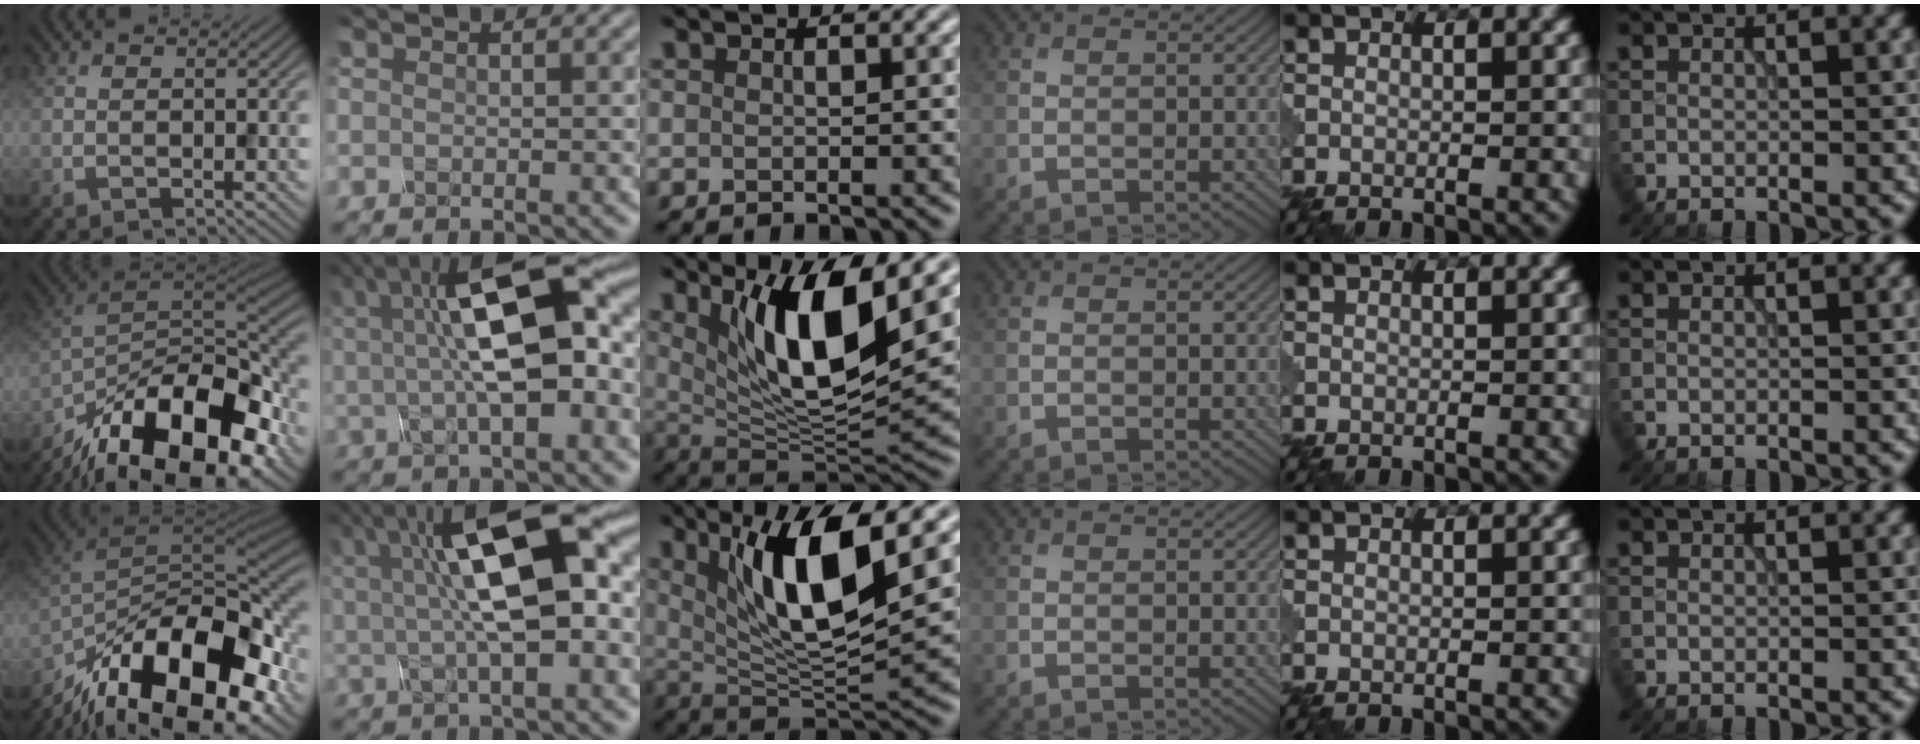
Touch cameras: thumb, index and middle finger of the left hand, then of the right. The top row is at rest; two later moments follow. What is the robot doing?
{"motion": "assemble", "object": "glue stick"}